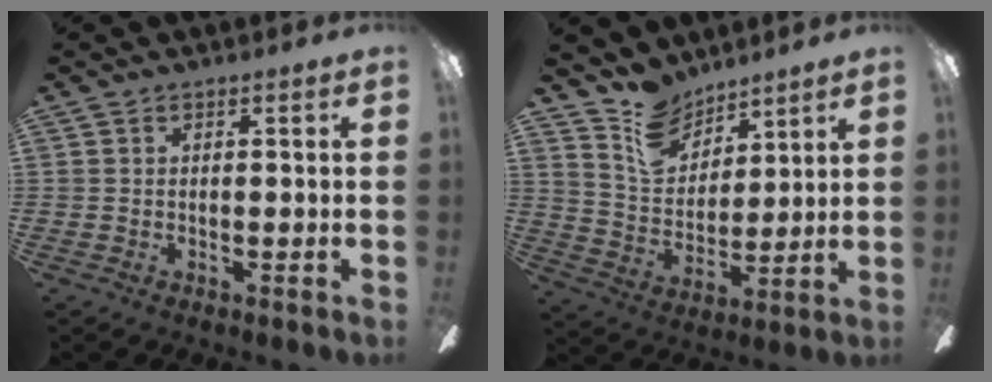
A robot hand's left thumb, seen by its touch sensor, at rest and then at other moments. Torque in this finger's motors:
{"motor_torque": [0.26, 0.17, -0.37, -0.54, 0.05]}